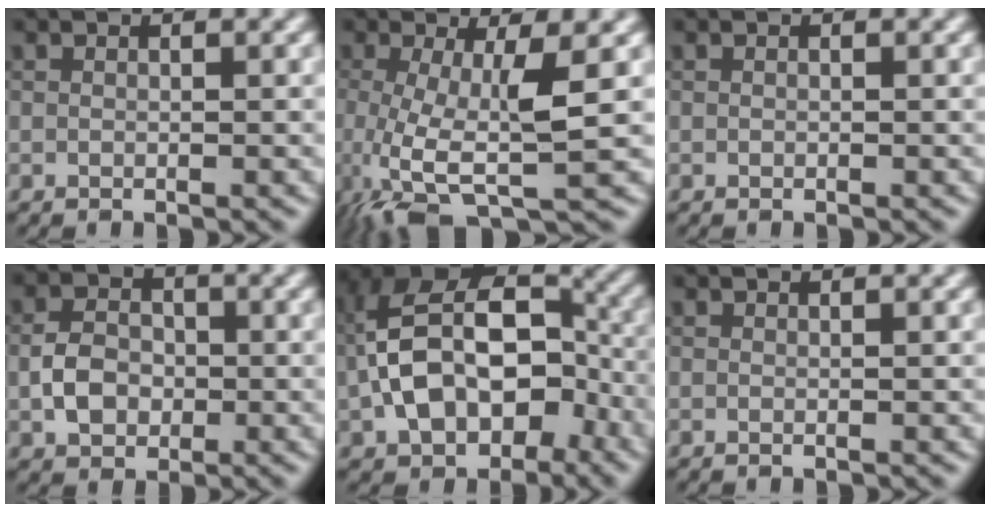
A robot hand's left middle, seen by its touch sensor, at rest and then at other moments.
{"total": 7.3, "force": [-1.2, 1.8, 6.9], "torque": [-0.140, -0.011, -0.026]}
{"total": 0.0}
{"total": 3.3, "force": [-0.8, 2.6, 1.9], "torque": [-0.037, 0.005, -0.018]}
{"total": 12.6, "force": [-2.6, 7.8, 9.5], "torque": [-0.163, 0.013, -0.055]}
{"total": 0.0}